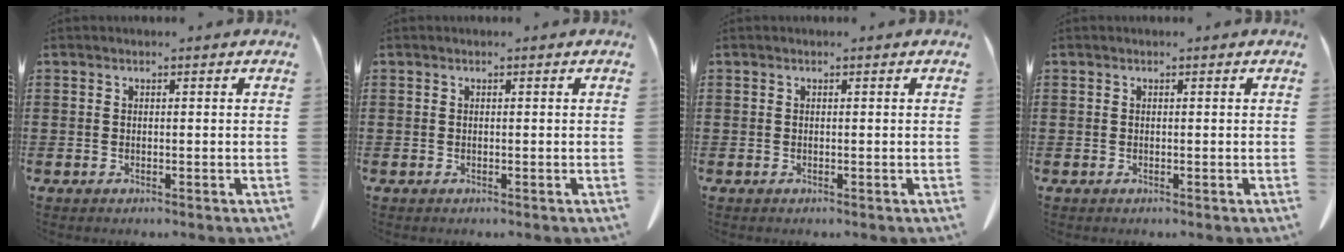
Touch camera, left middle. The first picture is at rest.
{"total": 0.0}
{"total": 0.0}
{"total": 0.0}